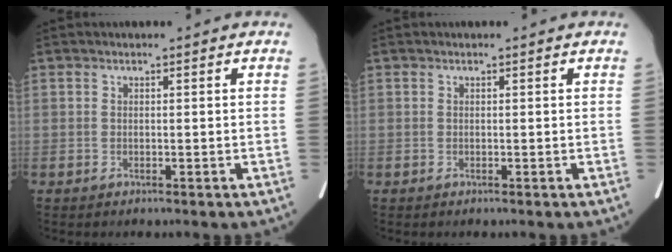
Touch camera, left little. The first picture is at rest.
{"total": 0.0}